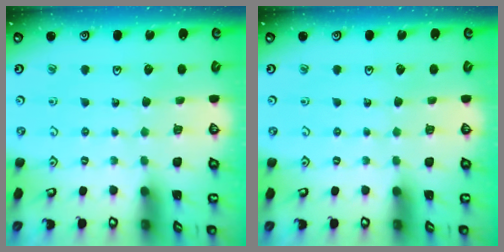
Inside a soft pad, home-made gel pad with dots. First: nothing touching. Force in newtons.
{"total": 0.0}